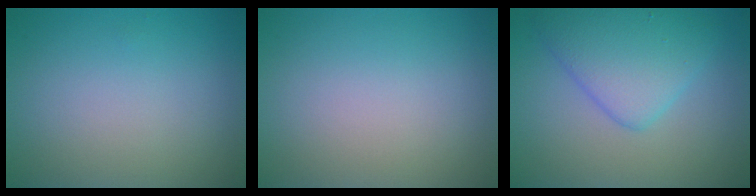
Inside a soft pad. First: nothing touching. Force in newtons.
{"total": 0.0}
{"total": 5.1, "press": 5.1, "slide": 0.1}